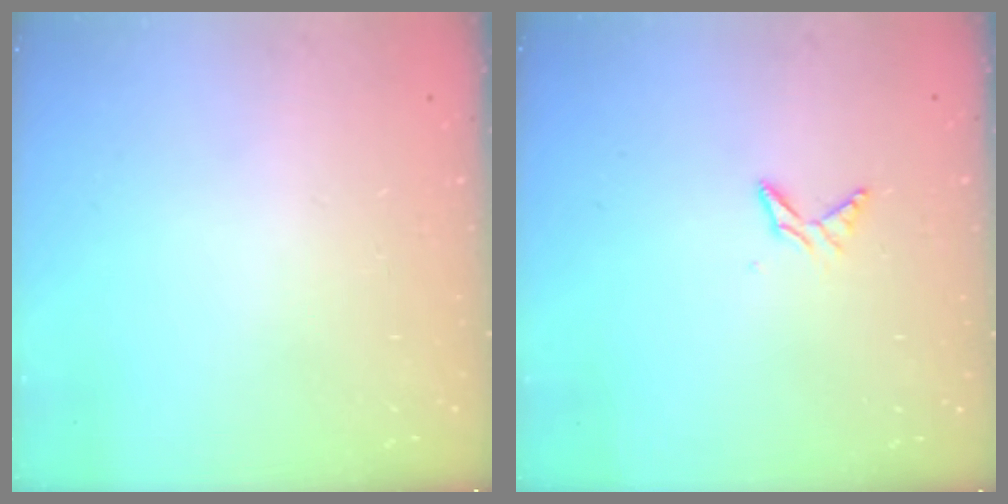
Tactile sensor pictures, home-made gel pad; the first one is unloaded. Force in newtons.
{"total": 4.6, "press": 4.6, "slide": 0.6}